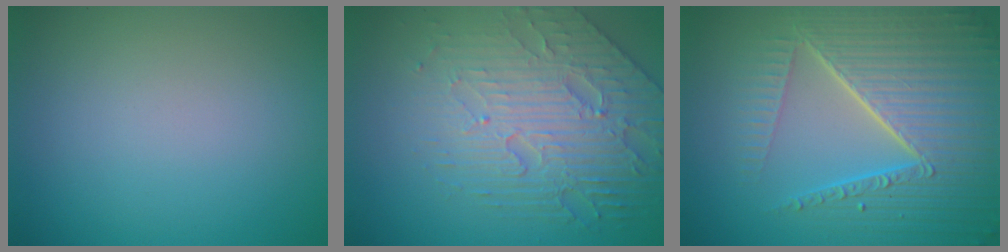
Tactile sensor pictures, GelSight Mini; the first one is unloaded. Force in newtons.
{"total": 6.6, "press": 5.2, "slide": 4.0}
{"total": 8.6, "press": 6.0, "slide": 6.2}